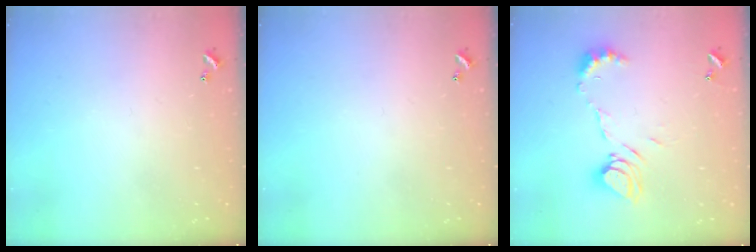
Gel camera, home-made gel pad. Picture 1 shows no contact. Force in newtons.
{"total": 0.0}
{"total": 9.3, "press": 9.3, "slide": 1.0}